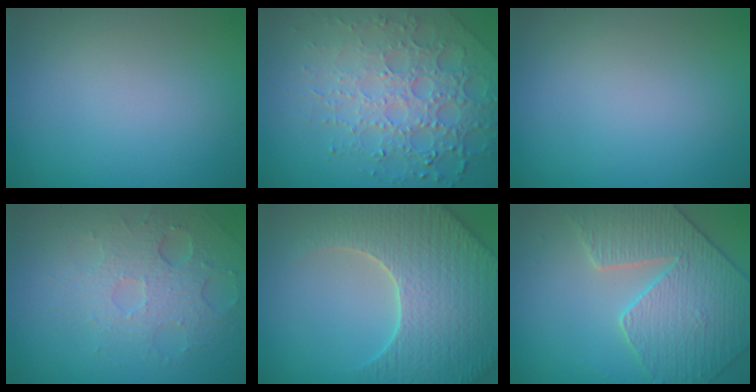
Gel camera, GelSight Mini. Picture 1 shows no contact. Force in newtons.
{"total": 7.1, "press": 5.1, "slide": 4.9}
{"total": 0.0}
{"total": 3.5, "press": 3.2, "slide": 1.4}
{"total": 7.8, "press": 7.5, "slide": 2.0}
{"total": 4.8, "press": 4.7, "slide": 0.8}